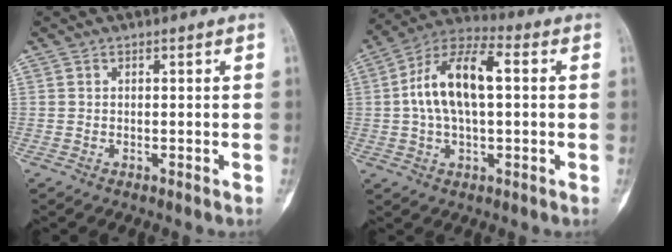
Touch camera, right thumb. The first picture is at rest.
{"total": 14.5, "force": [1.6, 7.2, 12.5], "torque": [-0.232, 0.033, 0.022]}